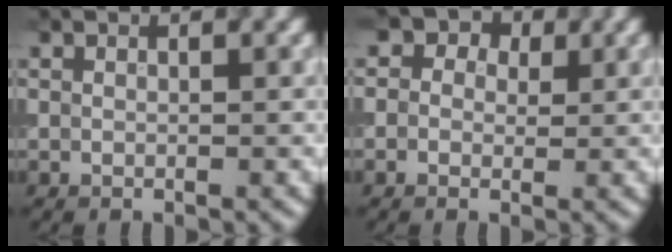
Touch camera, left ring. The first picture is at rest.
{"total": 5.1, "force": [2.2, 3.9, 2.4], "torque": [-0.015, 0.018, -0.010]}